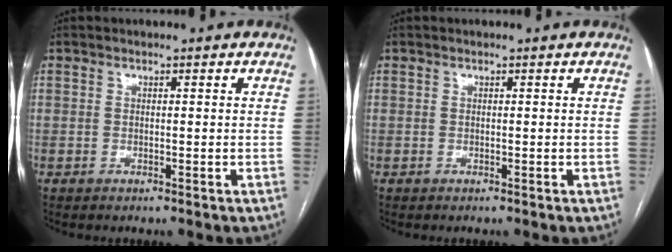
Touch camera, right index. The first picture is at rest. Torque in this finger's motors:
{"motor_torque": [0.18, -0.11, -0.01, 0.00]}